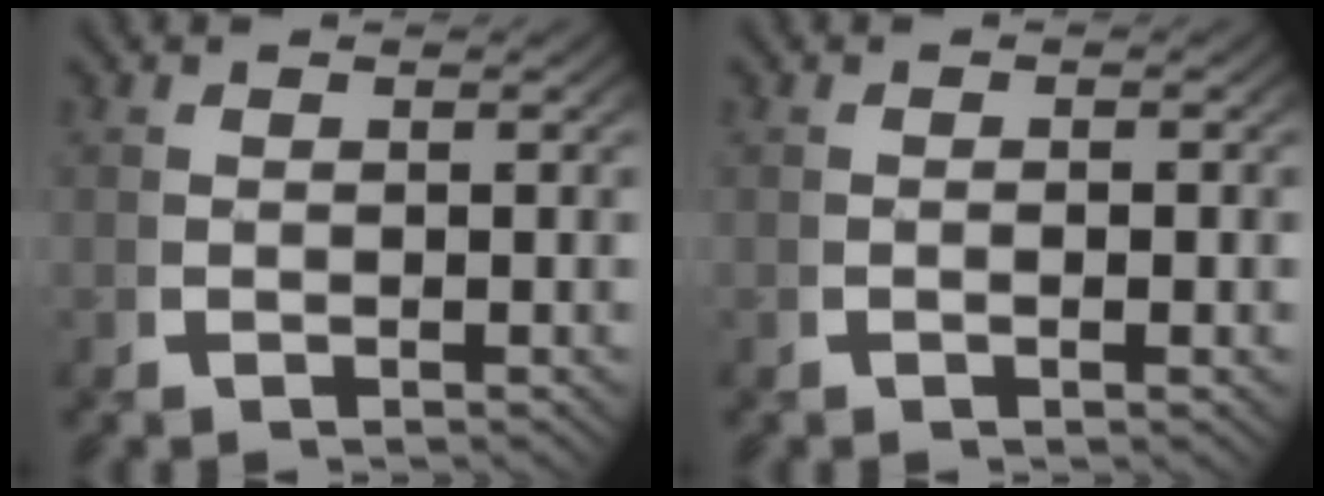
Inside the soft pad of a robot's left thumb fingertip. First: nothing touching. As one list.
[{"total": 0.7, "force": [-0.1, 0.1, 0.7], "torque": [-0.012, 0.000, -0.003]}]